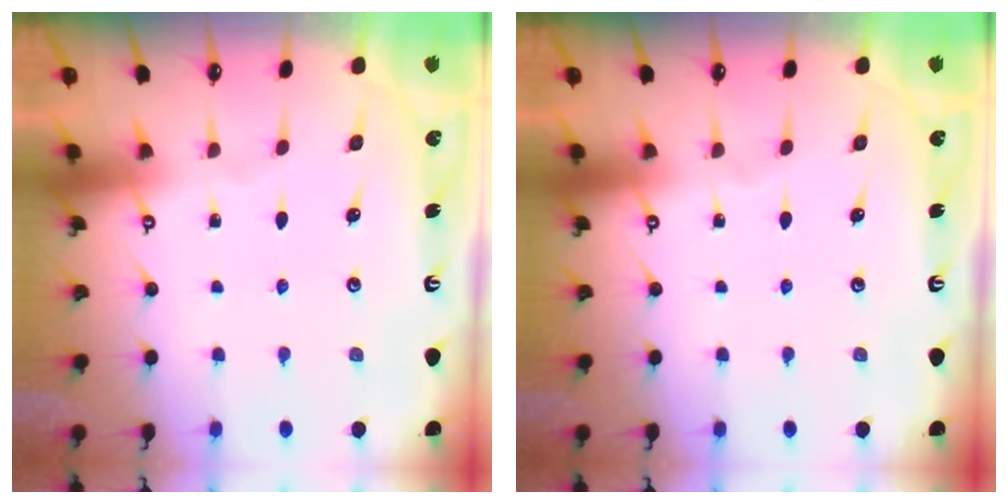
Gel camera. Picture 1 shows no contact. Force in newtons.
{"total": 0.0}